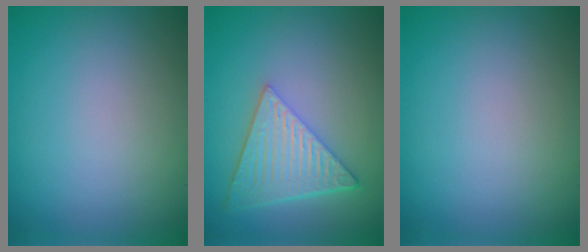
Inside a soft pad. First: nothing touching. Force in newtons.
{"total": 6.2, "press": 4.5, "slide": 4.3}
{"total": 0.0}